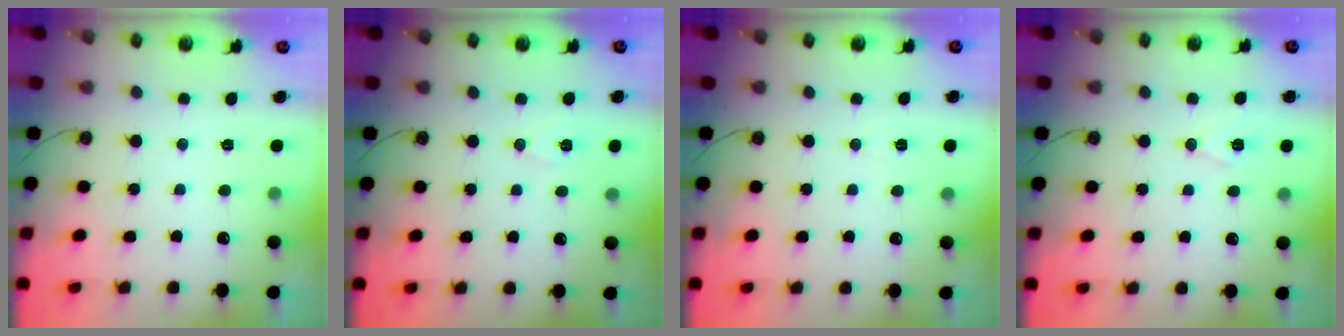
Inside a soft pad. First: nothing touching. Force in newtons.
{"total": 7.0, "press": 5.3, "slide": 4.5}
{"total": 2.6, "press": 1.7, "slide": 1.9}
{"total": 7.3, "press": 6.4, "slide": 3.6}